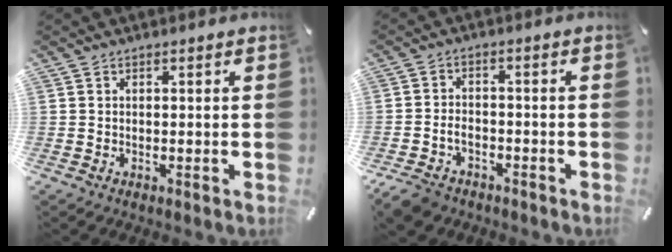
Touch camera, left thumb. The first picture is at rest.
{"total": 4.8, "force": [-3.0, 3.4, 1.8], "torque": [-0.041, 0.015, -0.057]}